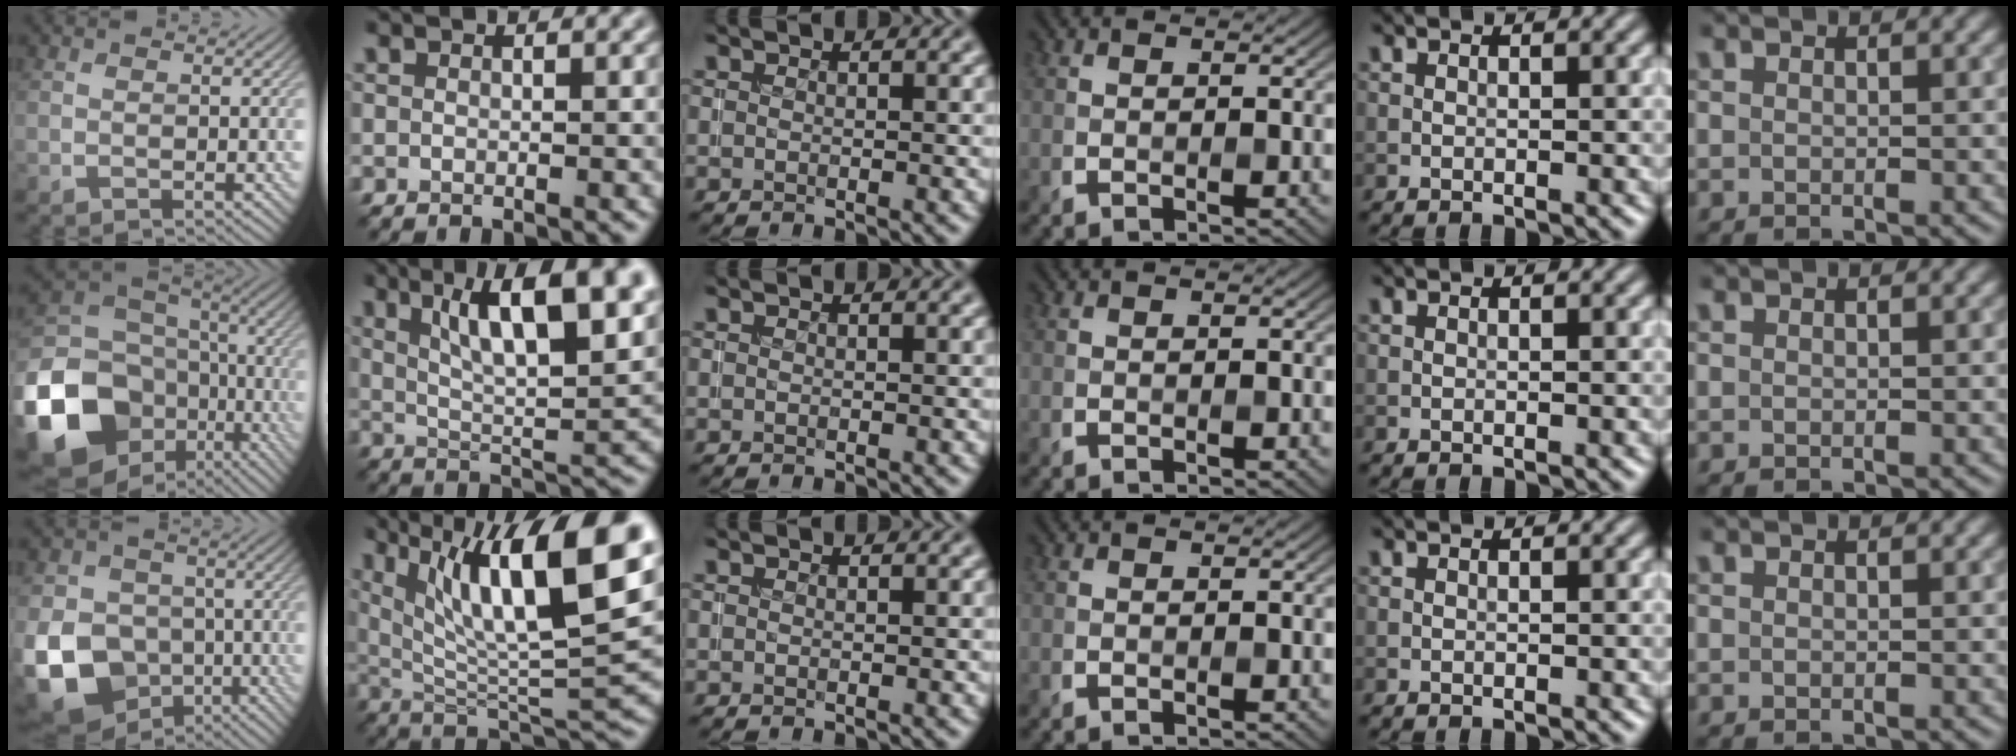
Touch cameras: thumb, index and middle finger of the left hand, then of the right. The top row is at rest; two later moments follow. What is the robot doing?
{"motion": "insert", "object": "coin"}